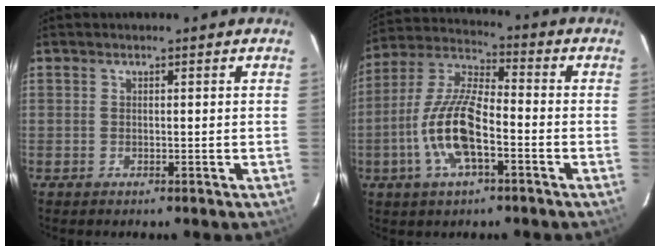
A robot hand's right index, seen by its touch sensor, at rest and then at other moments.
{"total": 13.8, "force": [-4.5, 4.8, 12.1], "torque": [-0.256, -0.001, -0.089]}